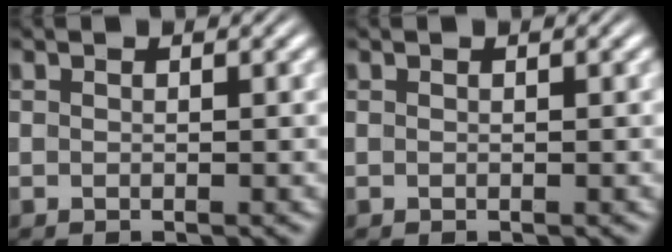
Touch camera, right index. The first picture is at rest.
{"total": 0.0}